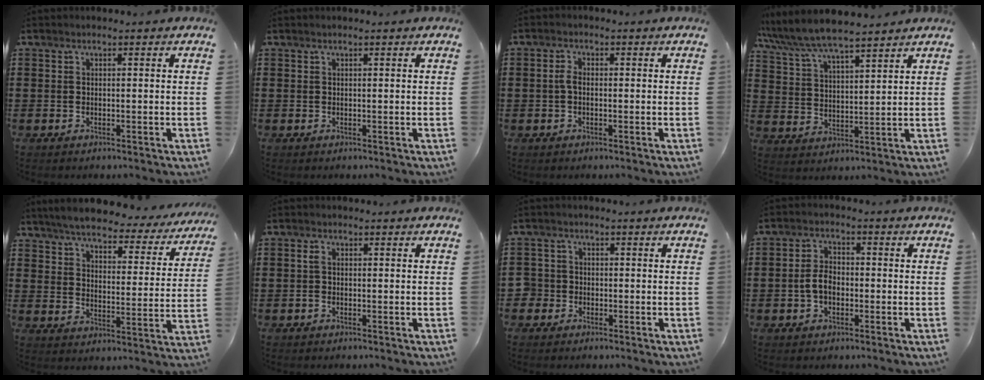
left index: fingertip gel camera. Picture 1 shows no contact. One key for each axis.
{"total": 0.0}
{"total": 2.3, "fx": -0.2, "fy": 1.3, "fz": 1.8, "tx": -0.045, "ty": 0.000, "tz": -0.005}
{"total": 6.3, "fx": 5.9, "fy": 0.6, "fz": 2.1, "tx": -0.067, "ty": -0.029, "tz": 0.103}
{"total": 5.1, "fx": 4.7, "fy": 0.5, "fz": 1.7, "tx": -0.058, "ty": -0.032, "tz": 0.077}
{"total": 1.1, "fx": -0.3, "fy": 0.5, "fz": 0.9, "tx": -0.026, "ty": -0.001, "tz": -0.008}
{"total": 2.0, "fx": -0.9, "fy": 1.8, "fz": -0.2, "tx": -0.007, "ty": 0.001, "tz": -0.024}
{"total": 4.2, "fx": -0.8, "fy": 2.5, "fz": 3.2, "tx": -0.074, "ty": 0.003, "tz": -0.020}